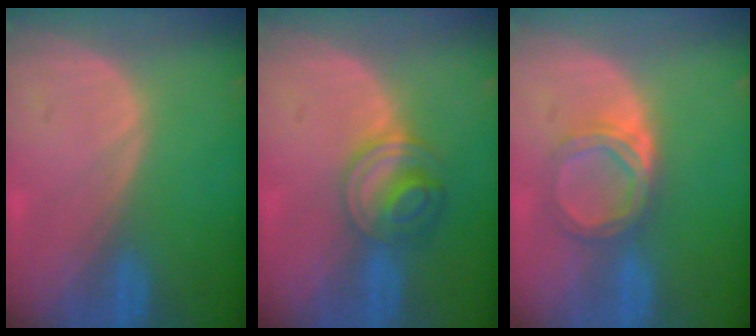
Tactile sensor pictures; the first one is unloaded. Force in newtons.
{"total": 6.2, "press": 5.4, "slide": 3.0}
{"total": 5.4, "press": 4.8, "slide": 2.5}